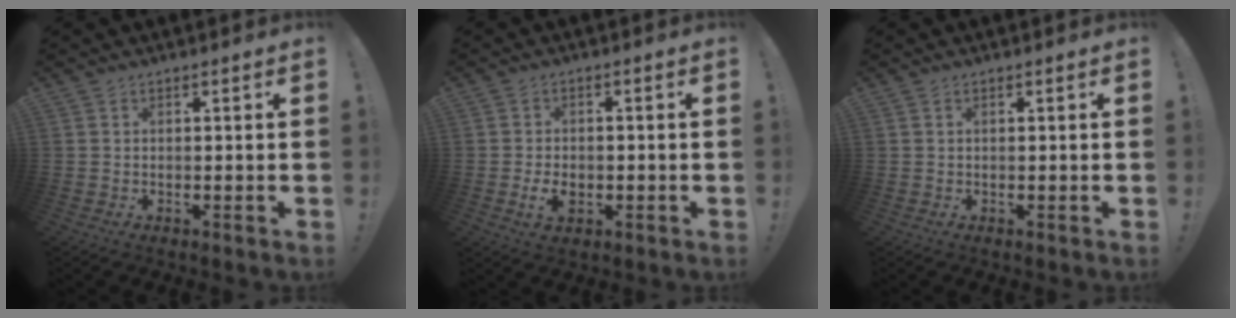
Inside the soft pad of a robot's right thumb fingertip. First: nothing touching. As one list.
[{"total": 5.1, "force": [-1.7, 3.1, 3.7], "torque": [-0.059, 0.003, -0.030]}, {"total": 0.5, "force": [0.0, -0.1, 0.5], "torque": [-0.011, 0.000, 0.000]}]